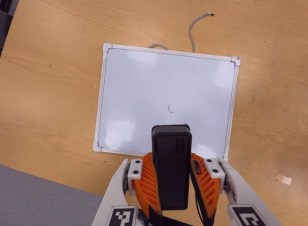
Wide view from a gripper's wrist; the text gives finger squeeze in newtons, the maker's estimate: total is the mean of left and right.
{"total": 6.8, "left": 6.0, "right": 7.6}